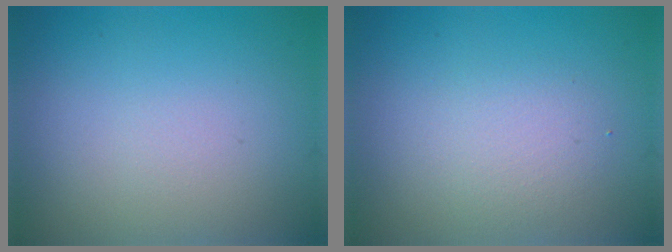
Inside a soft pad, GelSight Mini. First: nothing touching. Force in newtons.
{"total": 2.1, "press": 2.1, "slide": 0.1}